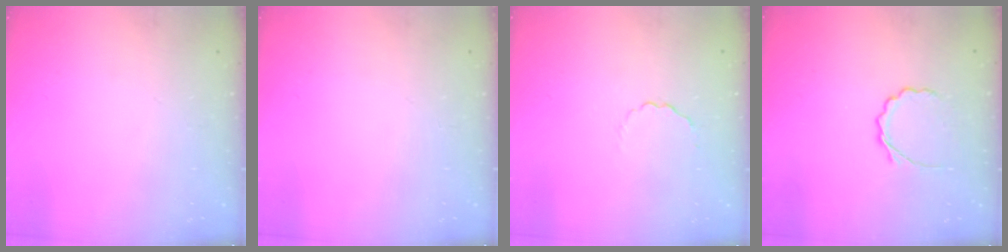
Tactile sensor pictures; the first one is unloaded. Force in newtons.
{"total": 0.0}
{"total": 2.2, "press": 2.1, "slide": 0.8}
{"total": 4.2, "press": 4.0, "slide": 1.1}